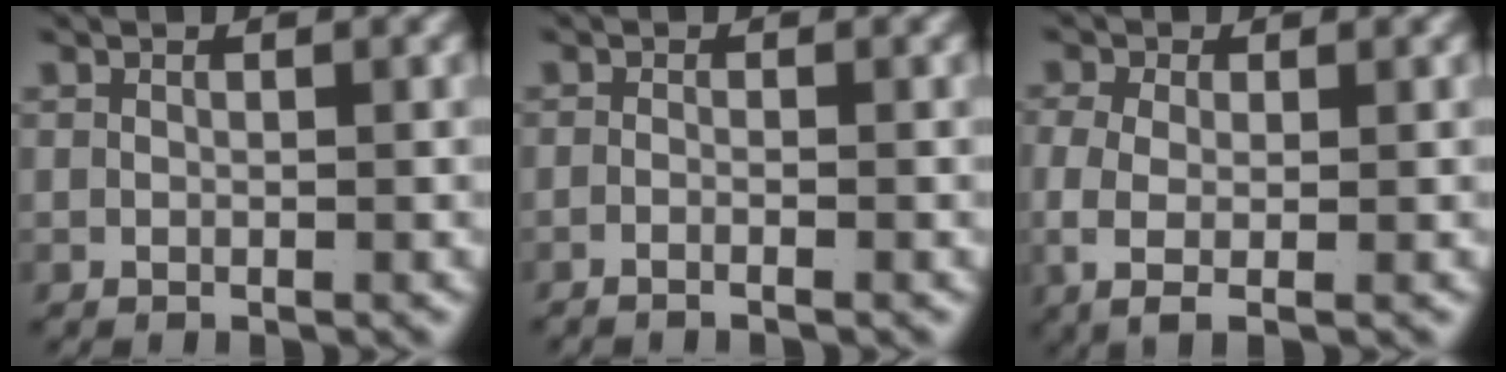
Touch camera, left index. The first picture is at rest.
{"total": 1.4, "force": [-1.3, -0.1, 0.7], "torque": [-0.019, -0.006, -0.022]}
{"total": 3.9, "force": [-0.7, 1.9, 3.4], "torque": [-0.088, -0.024, 0.003]}